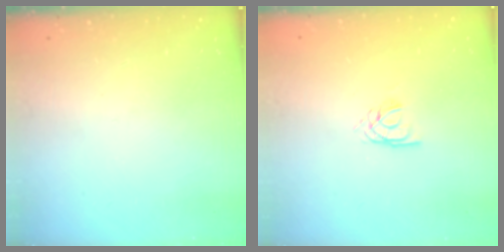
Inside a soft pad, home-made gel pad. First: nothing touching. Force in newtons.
{"total": 2.2, "press": 2.2, "slide": 0.3}